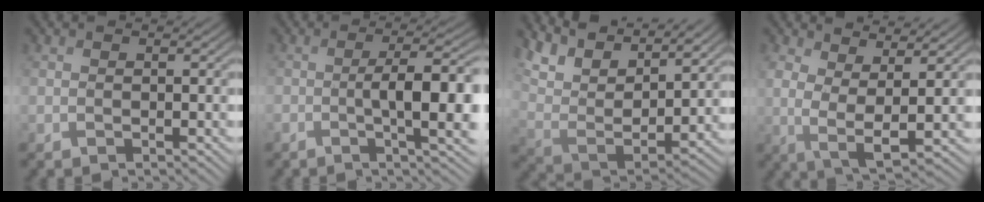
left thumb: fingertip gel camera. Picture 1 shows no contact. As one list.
[{"total": 9.3, "force": [-1.5, 2.5, 8.9], "torque": [-0.135, -0.001, -0.022]}, {"total": 13.1, "force": [9.9, 4.6, 7.1], "torque": [-0.189, 0.000, 0.164]}, {"total": 5.9, "force": [2.4, 1.8, 5.1], "torque": [-0.116, -0.003, 0.045]}]